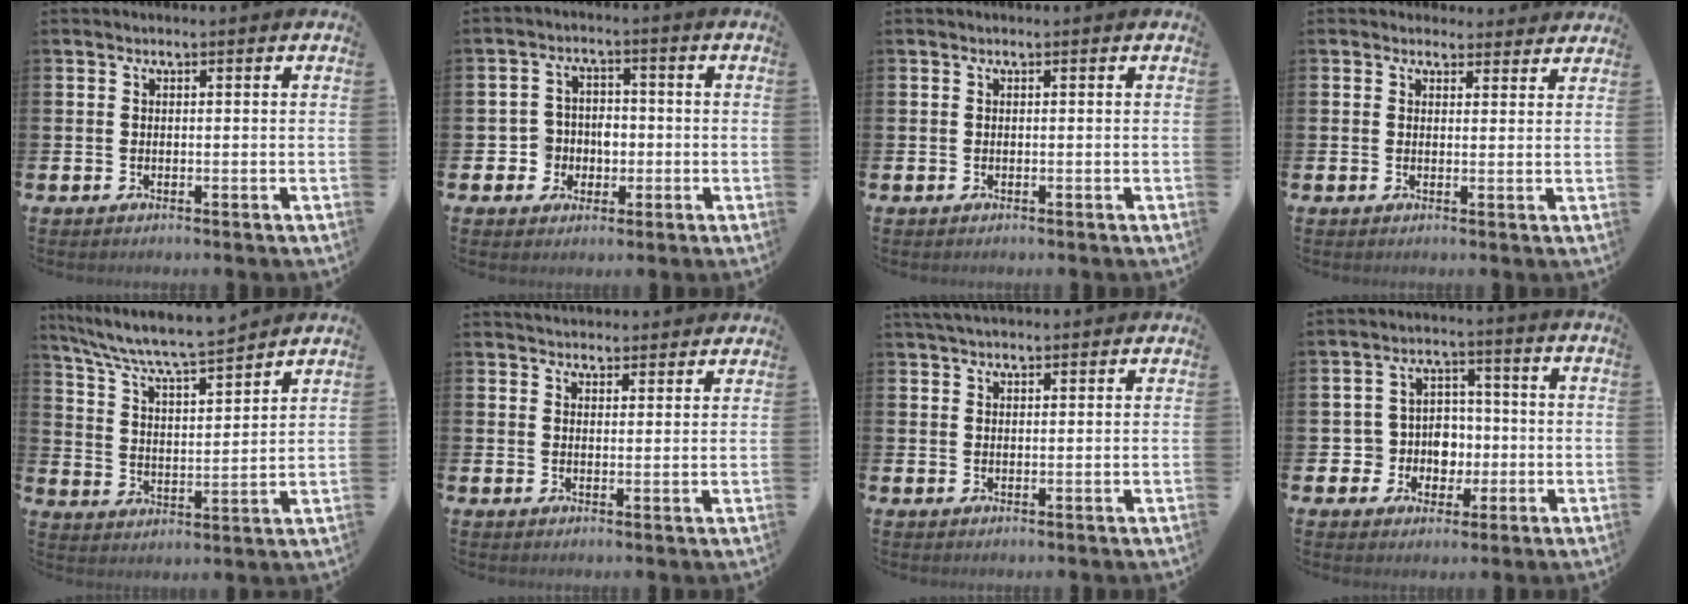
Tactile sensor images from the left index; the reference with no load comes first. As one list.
[{"total": 4.3, "force": [-1.1, 4.1, 0.6], "torque": [-0.026, 0.008, -0.026]}, {"total": 0.0}, {"total": 2.6, "force": [2.4, 1.0, -0.2], "torque": [0.009, -0.010, 0.042]}, {"total": 7.6, "force": [7.3, 0.2, 2.2], "torque": [-0.074, -0.057, 0.125]}, {"total": 3.5, "force": [3.4, 0.7, -0.2], "torque": [0.007, -0.020, 0.060]}, {"total": 3.4, "force": [3.2, 0.8, 0.9], "torque": [-0.021, -0.007, 0.059]}, {"total": 5.5, "force": [-0.8, 5.3, 1.3], "torque": [-0.043, 0.011, -0.018]}]